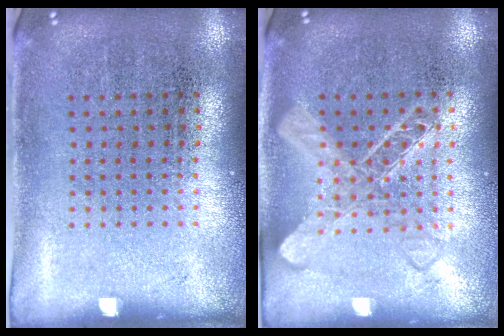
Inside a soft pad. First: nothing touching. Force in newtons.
{"total": 1.5, "press": 1.5, "slide": 0.3}